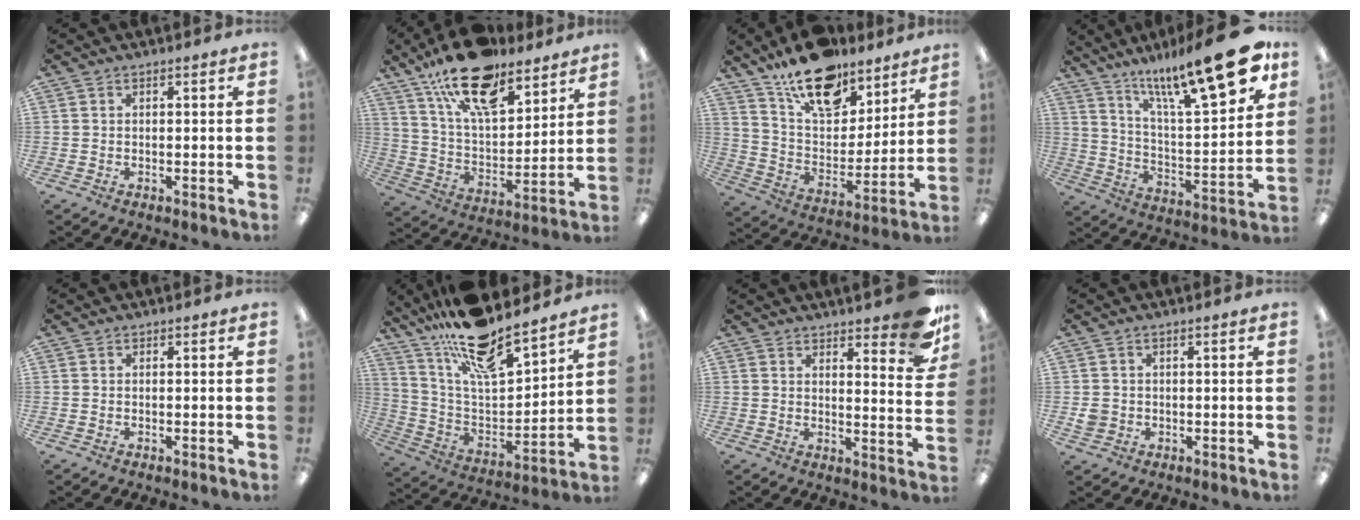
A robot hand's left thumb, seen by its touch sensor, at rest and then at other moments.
{"total": 20.0, "force": [14.3, 8.3, 11.2], "torque": [-0.196, -0.075, 0.250]}
{"total": 18.7, "force": [13.7, 9.2, 8.8], "torque": [-0.146, -0.085, 0.242]}
{"total": 23.2, "force": [16.3, 5.6, 15.6], "torque": [-0.222, -0.105, 0.257]}
{"total": 0.0}
{"total": 19.2, "force": [16.2, 4.9, 9.2], "torque": [-0.166, -0.113, 0.279]}
{"total": 10.2, "force": [7.7, 2.7, 6.2], "torque": [-0.066, -0.057, 0.129]}
{"total": 2.4, "force": [0.0, 2.2, 1.0], "torque": [-0.020, 0.004, -0.002]}